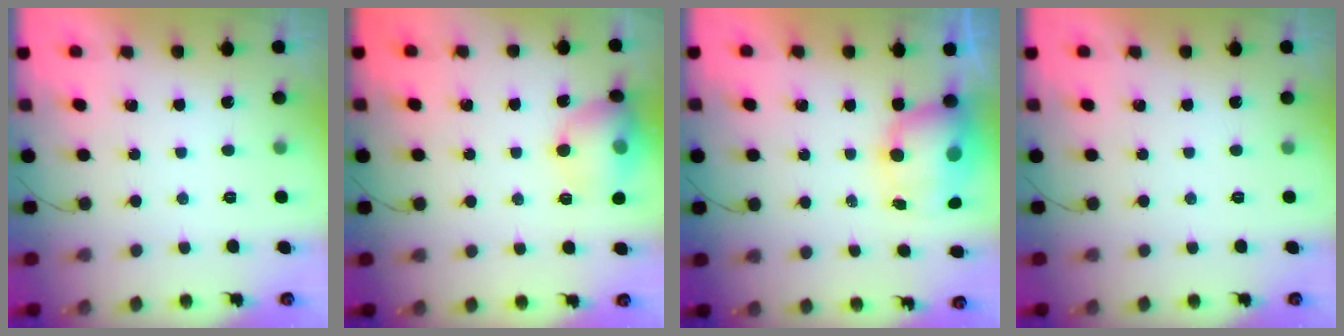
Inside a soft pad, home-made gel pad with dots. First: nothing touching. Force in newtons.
{"total": 12.6, "press": 12.3, "slide": 2.5}
{"total": 9.5, "press": 9.2, "slide": 2.6}
{"total": 0.0}